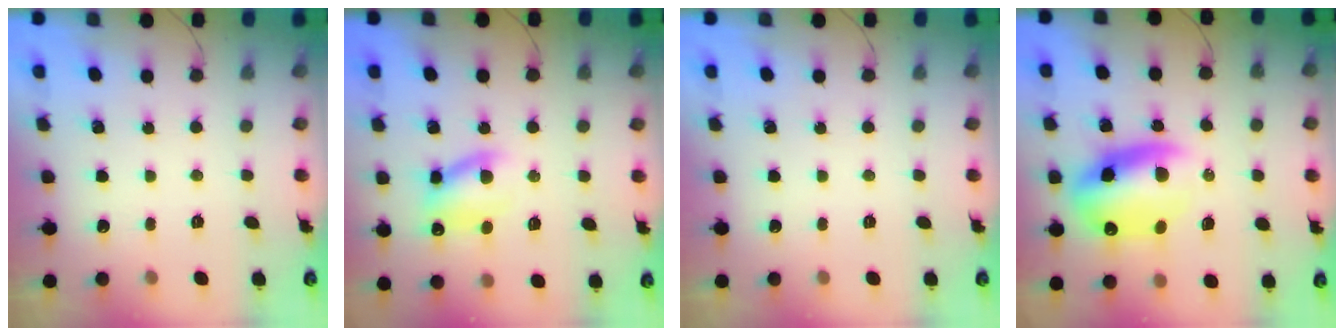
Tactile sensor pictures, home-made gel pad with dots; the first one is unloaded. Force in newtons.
{"total": 9.8, "press": 9.7, "slide": 1.5}
{"total": 0.0}
{"total": 13.7, "press": 13.2, "slide": 3.7}